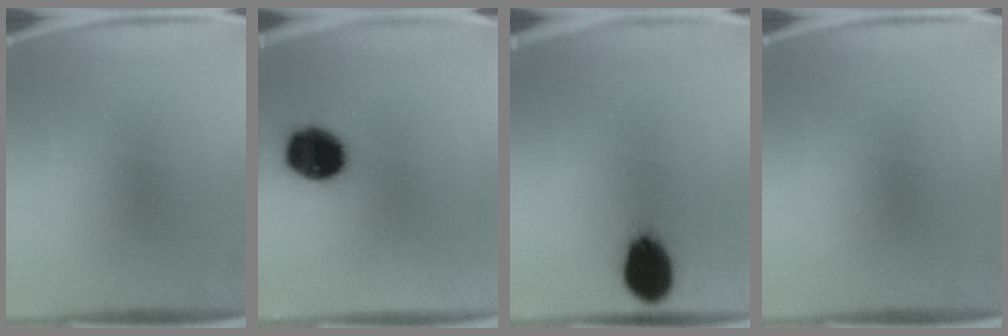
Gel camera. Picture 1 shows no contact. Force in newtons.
{"total": 15.7}
{"total": 13.5}
{"total": 0.0}